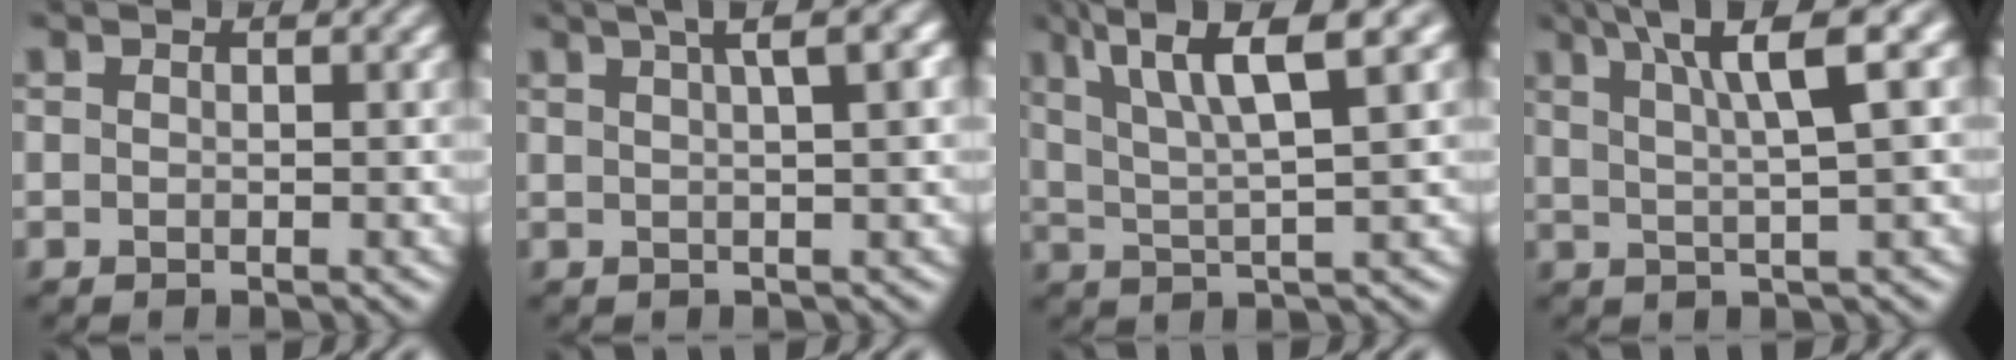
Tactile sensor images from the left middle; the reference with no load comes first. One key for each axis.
{"total": 5.0, "fx": 2.5, "fy": 1.4, "fz": 4.1, "tx": -0.033, "ty": 0.028, "tz": 0.025}
{"total": 7.8, "fx": 4.1, "fy": 1.1, "fz": 6.5, "tx": -0.109, "ty": 0.018, "tz": 0.077}
{"total": 7.0, "fx": 3.6, "fy": 0.9, "fz": 6.0, "tx": -0.082, "ty": 0.022, "tz": 0.061}